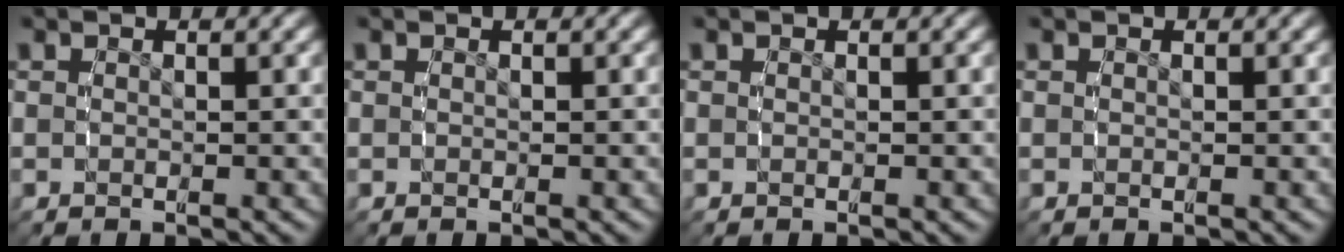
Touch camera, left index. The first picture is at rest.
{"total": 0.0}
{"total": 0.0}
{"total": 0.0}